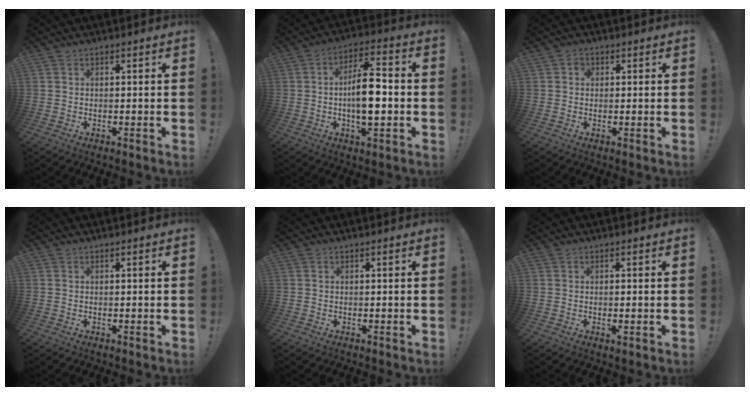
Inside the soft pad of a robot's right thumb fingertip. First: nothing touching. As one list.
[{"total": 12.7, "force": [-1.8, 4.8, 11.6], "torque": [-0.197, 0.010, -0.036]}, {"total": 1.6, "force": [0.2, 1.5, 0.6], "torque": [-0.011, 0.005, 0.003]}, {"total": 0.0}, {"total": 0.0}, {"total": 1.2, "force": [-0.2, 0.1, 1.1], "torque": [-0.020, 0.000, -0.004]}]